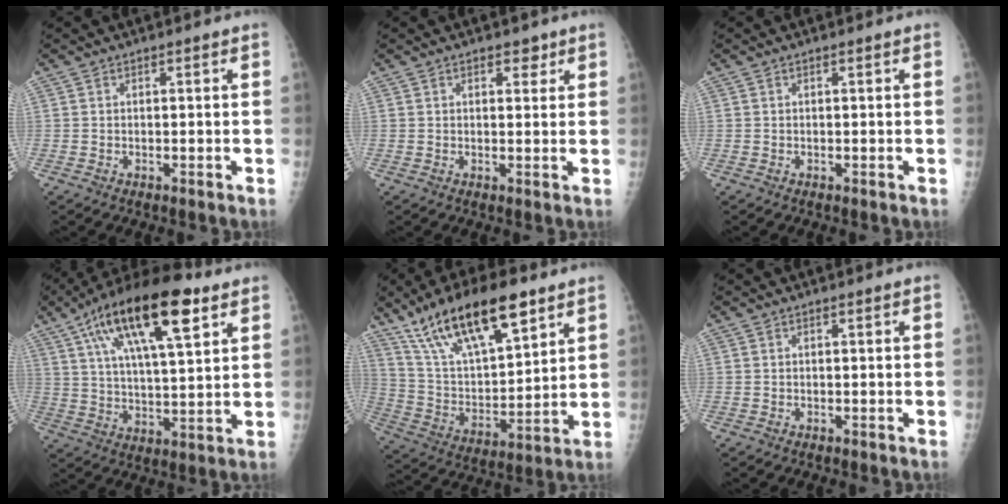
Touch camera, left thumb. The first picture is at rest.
{"total": 2.3, "force": [1.5, 1.4, 1.2], "torque": [0.000, -0.007, 0.019]}
{"total": 0.0}
{"total": 21.3, "force": [10.5, 7.2, 17.0], "torque": [-0.286, -0.012, 0.178]}
{"total": 21.4, "force": [13.6, 7.4, 14.8], "torque": [-0.238, -0.041, 0.255]}
{"total": 0.0}